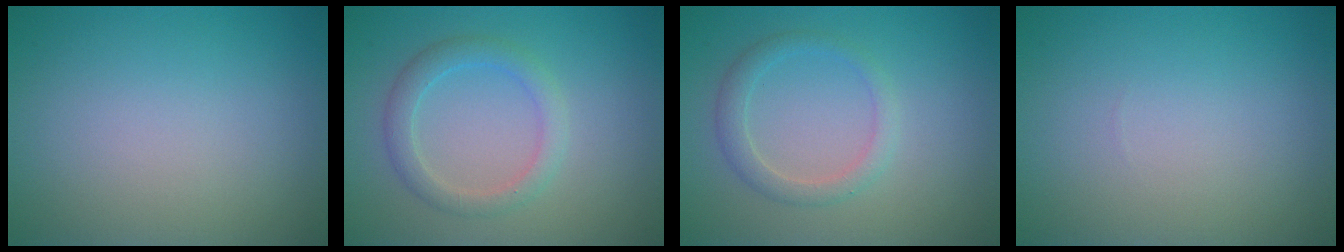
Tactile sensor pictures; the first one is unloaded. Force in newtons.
{"total": 2.5, "press": 2.5, "slide": 0.0}
{"total": 2.1, "press": 2.1, "slide": 0.2}
{"total": 0.0}